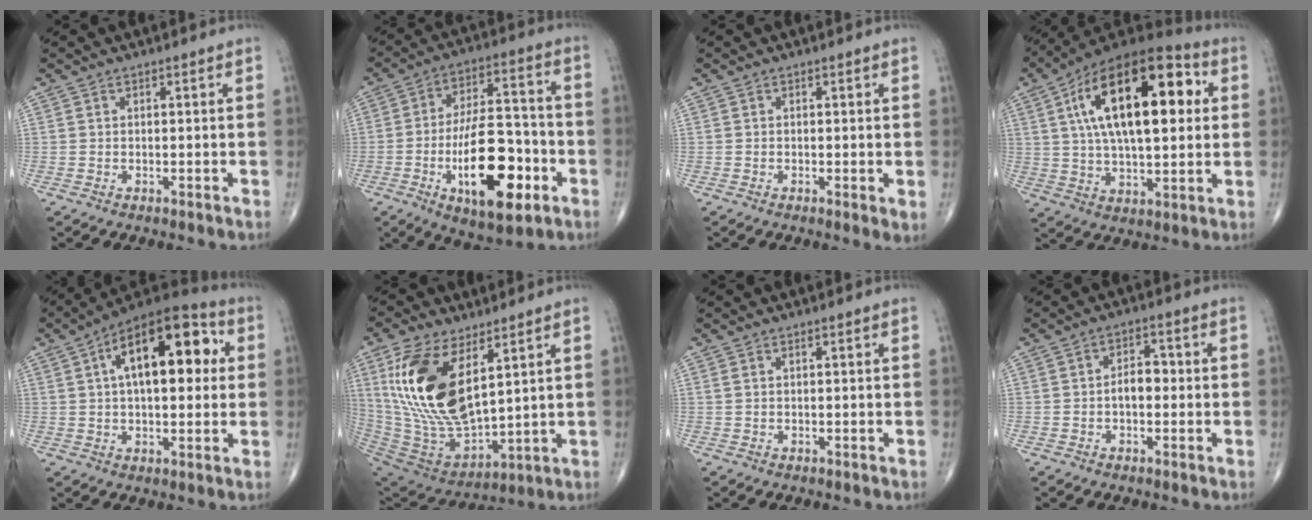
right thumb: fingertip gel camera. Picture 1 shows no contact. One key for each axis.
{"total": 19.9, "fx": -6.8, "fy": 8.6, "fz": 16.6, "tx": -0.248, "ty": 0.029, "tz": -0.101}
{"total": 1.7, "fx": -0.1, "fy": 0.4, "fz": 1.7, "tx": -0.030, "ty": -0.008, "tz": -0.006}
{"total": 25.6, "fx": 6.3, "fy": 11.6, "fz": 21.9, "tx": -0.354, "ty": 0.015, "tz": 0.096}
{"total": 19.8, "fx": 4.7, "fy": 9.6, "fz": 16.6, "tx": -0.226, "ty": 0.024, "tz": 0.062}
{"total": 21.7, "fx": 7.3, "fy": 10.5, "fz": 17.5, "tx": -0.341, "ty": -0.036, "tz": 0.152}
{"total": 0.6, "fx": 0.4, "fy": 0.1, "fz": 0.5, "tx": -0.016, "ty": 0.008, "tz": 0.010}
{"total": 4.0, "fx": -0.5, "fy": 2.4, "fz": 3.1, "tx": -0.037, "ty": 0.016, "tz": -0.013}